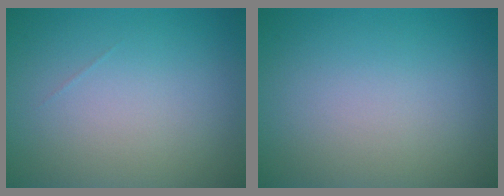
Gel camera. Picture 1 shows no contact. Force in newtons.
{"total": 0.0}